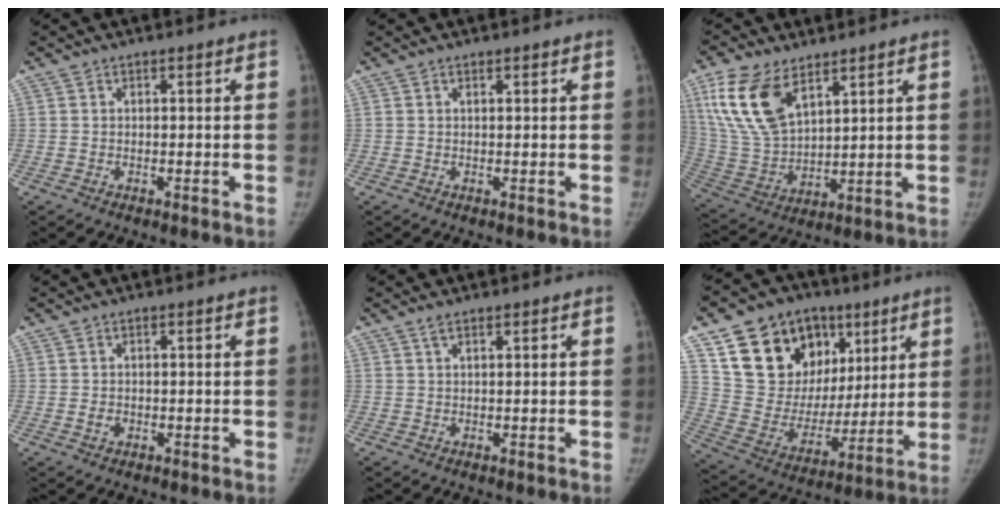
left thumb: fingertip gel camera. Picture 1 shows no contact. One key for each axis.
{"total": 0.0}
{"total": 15.2, "fx": 8.0, "fy": 7.9, "fz": 10.2, "tx": -0.198, "ty": -0.026, "tz": 0.167}
{"total": 1.6, "fx": -0.4, "fy": 1.2, "fz": 0.9, "tx": -0.012, "ty": 0.004, "tz": -0.004}
{"total": 0.9, "fx": 0.7, "fy": 0.3, "fz": 0.6, "tx": -0.010, "ty": 0.006, "tz": 0.013}
{"total": 23.5, "fx": 10.9, "fy": 17.1, "fz": 11.8, "tx": -0.156, "ty": 0.000, "tz": 0.202}